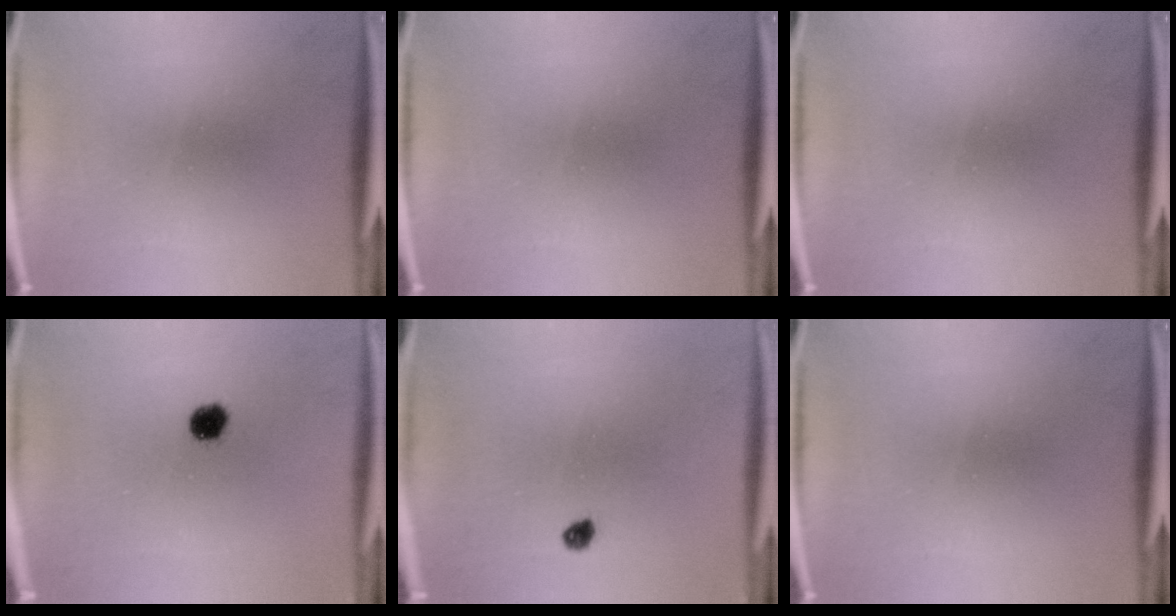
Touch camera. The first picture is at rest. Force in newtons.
{"total": 0.0}
{"total": 0.0}
{"total": 4.0}
{"total": 1.7}
{"total": 0.0}